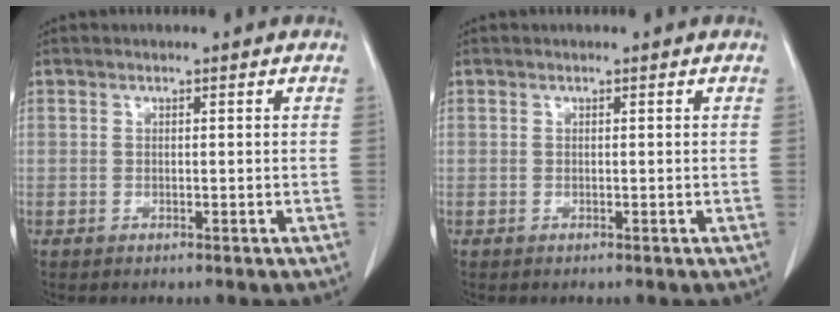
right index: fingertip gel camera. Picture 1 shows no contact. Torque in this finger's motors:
{"motor_torque": [0.00, 0.00, 0.00, 0.00]}